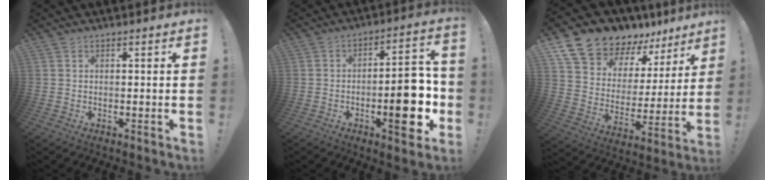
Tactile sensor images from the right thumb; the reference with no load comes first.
{"total": 17.0, "force": [-4.5, 6.4, 15.1], "torque": [-0.184, 0.021, -0.061]}
{"total": 13.0, "force": [11.1, 6.1, 3.1], "torque": [-0.072, -0.092, 0.214]}